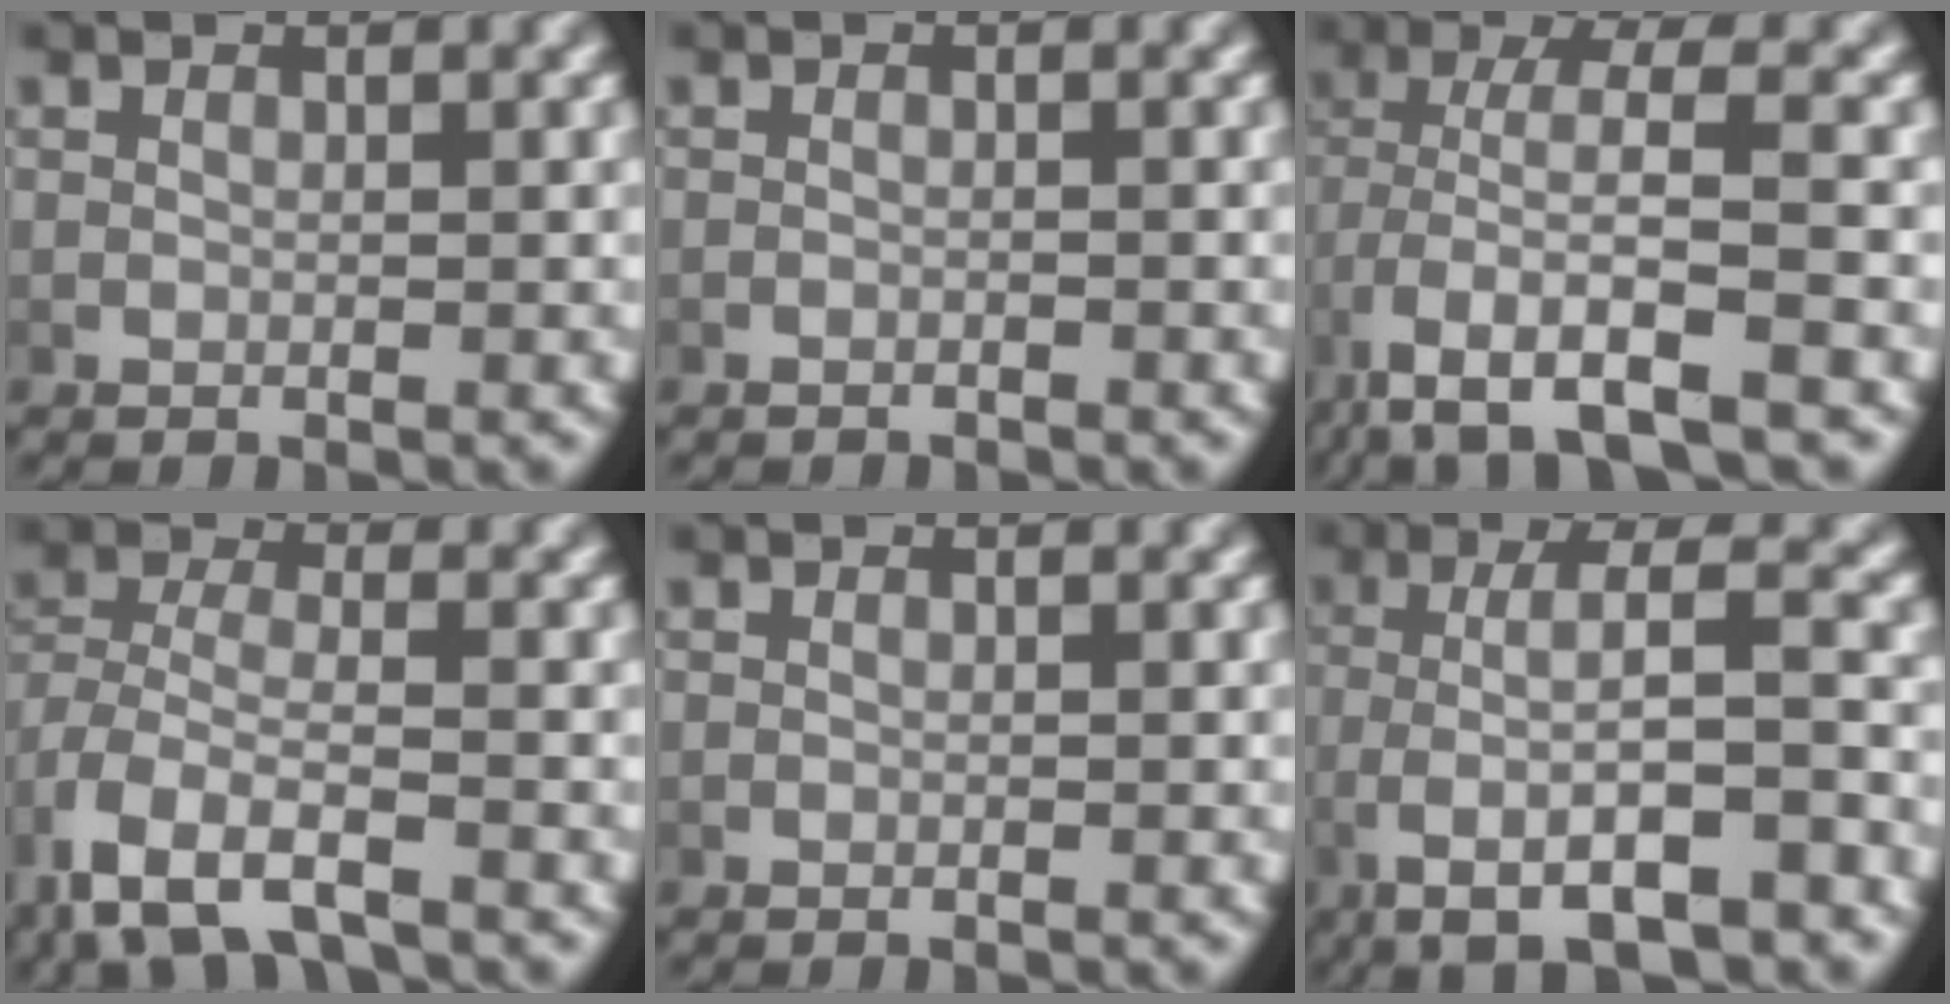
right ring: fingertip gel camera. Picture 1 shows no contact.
{"total": 0.9, "force": [-0.9, 0.0, 0.0], "torque": [-0.006, -0.002, -0.013]}
{"total": 7.0, "force": [-3.6, 2.7, 5.4], "torque": [-0.114, -0.030, -0.035]}
{"total": 4.6, "force": [-2.2, 2.6, 3.2], "torque": [-0.097, -0.039, -0.018]}
{"total": 0.0}
{"total": 6.9, "force": [-2.0, 2.6, 6.1], "torque": [-0.131, -0.013, -0.020]}